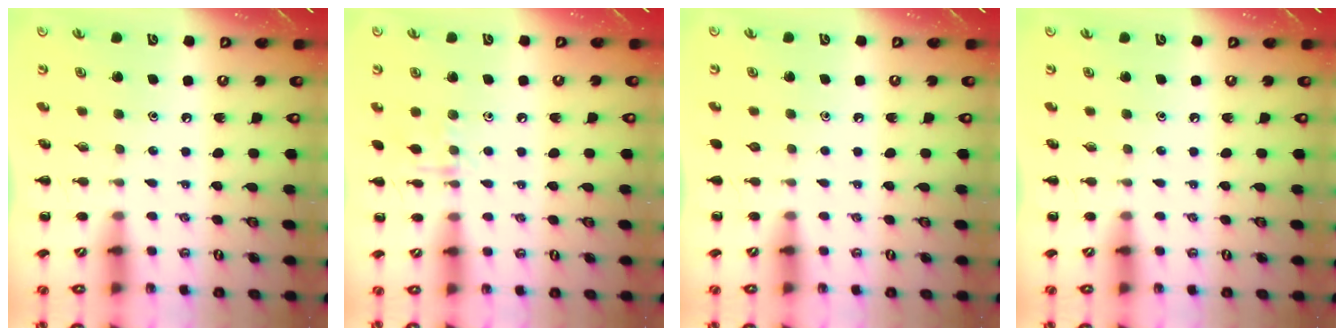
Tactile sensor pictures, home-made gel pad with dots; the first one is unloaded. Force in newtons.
{"total": 7.1, "press": 6.9, "slide": 1.6}
{"total": 0.0}
{"total": 0.0}